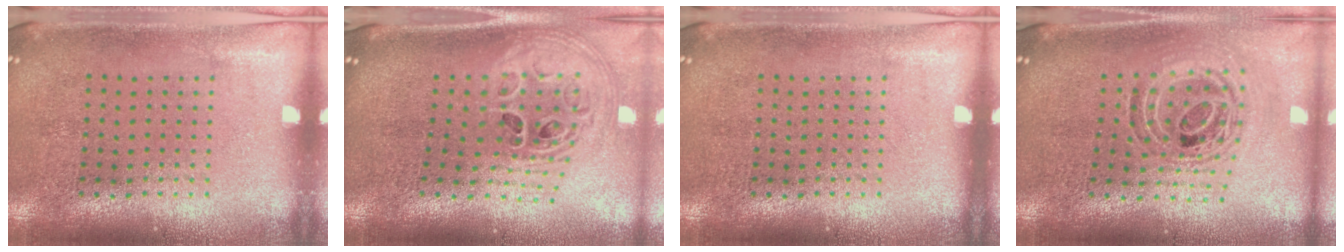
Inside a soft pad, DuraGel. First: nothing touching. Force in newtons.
{"total": 2.2, "press": 1.6, "slide": 1.5}
{"total": 0.0}
{"total": 1.1, "press": 1.0, "slide": 0.4}